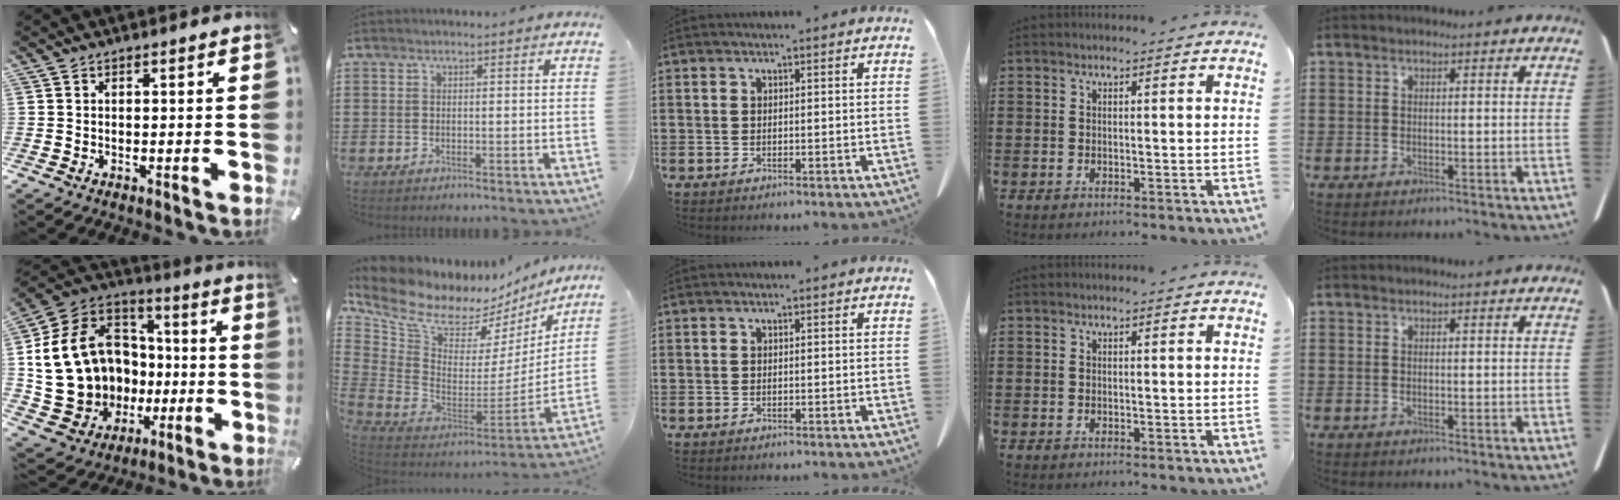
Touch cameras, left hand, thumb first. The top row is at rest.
{"thumb": {"total": 20.4, "force": [-0.5, 18.3, 9.0], "torque": [-0.198, -0.010, 0.032]}, "index": {"total": 9.0, "force": [7.4, 4.1, 3.3], "torque": [-0.117, -0.070, 0.127]}}